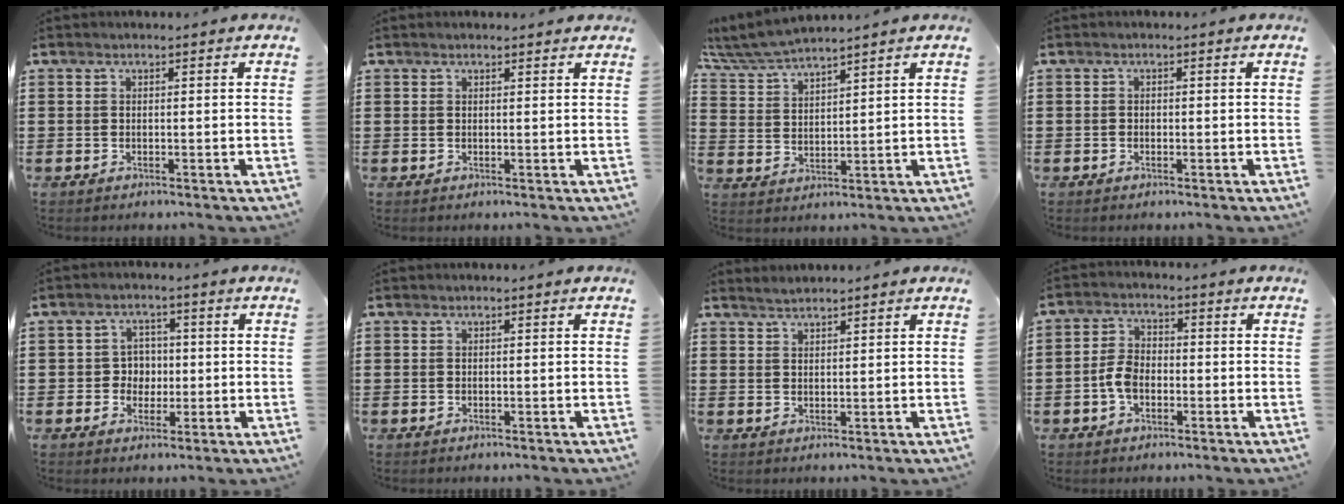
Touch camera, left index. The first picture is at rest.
{"total": 0.7, "force": [0.7, 0.2, 0.2], "torque": [-0.005, 0.002, 0.013]}
{"total": 5.5, "force": [5.2, 0.0, 1.6], "torque": [-0.050, -0.023, 0.094]}
{"total": 0.6, "force": [-0.4, 0.5, 0.2], "torque": [-0.006, 0.000, -0.008]}
{"total": 3.9, "force": [-0.2, 3.6, 1.4], "torque": [-0.041, 0.010, -0.009]}
{"total": 0.0}
{"total": 1.5, "force": [1.5, -0.1, 0.1], "torque": [-0.005, 0.002, 0.030]}
{"total": 4.4, "force": [-1.3, 2.8, 3.1], "torque": [-0.086, -0.001, -0.033]}